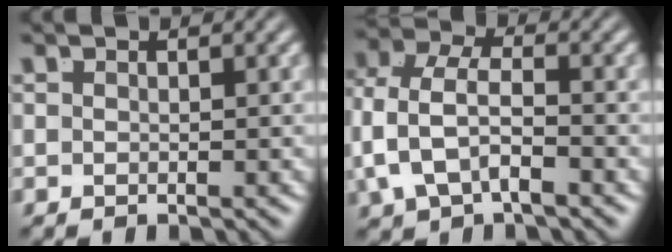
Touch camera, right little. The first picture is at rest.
{"total": 5.5, "force": [-0.8, 4.0, 3.7], "torque": [-0.099, -0.024, -0.003]}